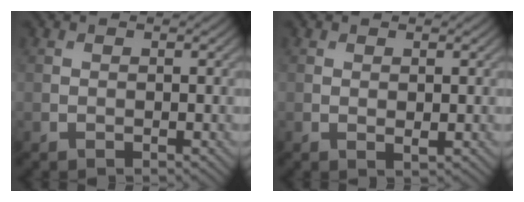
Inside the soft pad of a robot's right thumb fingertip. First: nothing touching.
{"total": 0.9, "force": [0.2, 0.3, 0.8], "torque": [-0.013, -0.005, 0.005]}